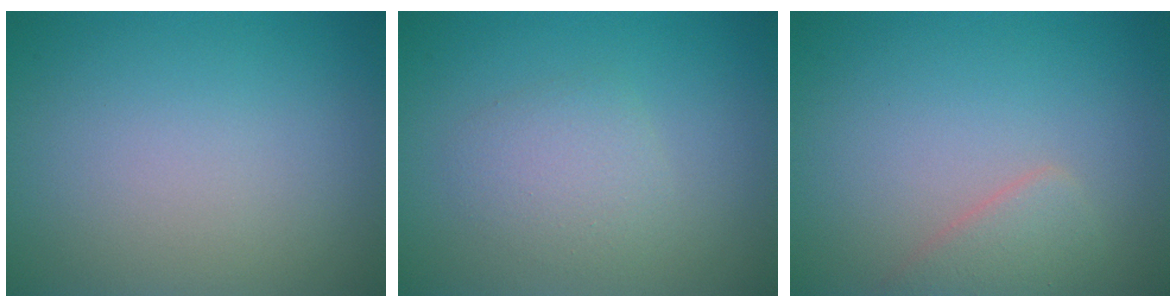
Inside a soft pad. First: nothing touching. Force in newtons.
{"total": 2.3, "press": 2.3, "slide": 0.1}
{"total": 2.0, "press": 2.0, "slide": 0.1}